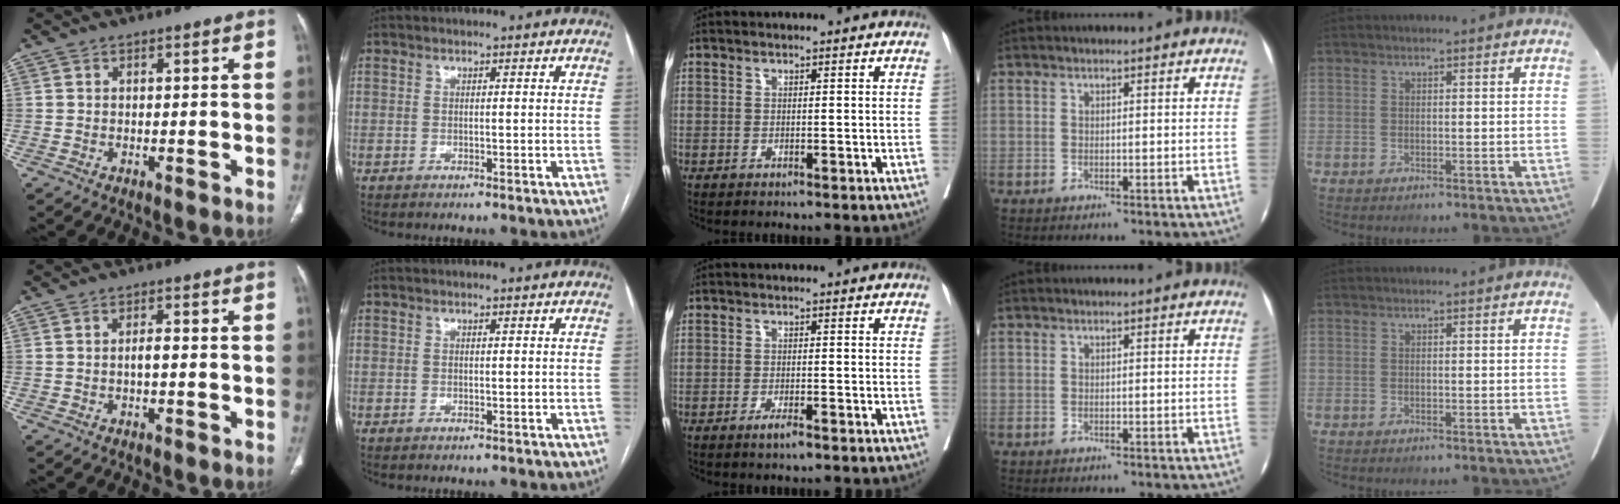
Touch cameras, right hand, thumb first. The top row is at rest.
{"thumb": {"total": 1.7, "force": [-0.2, 0.6, 1.6], "torque": [-0.031, 0.005, -0.005]}, "middle": {"total": 1.8, "force": [-1.2, 0.2, 1.4], "torque": [-0.025, -0.002, -0.020]}}